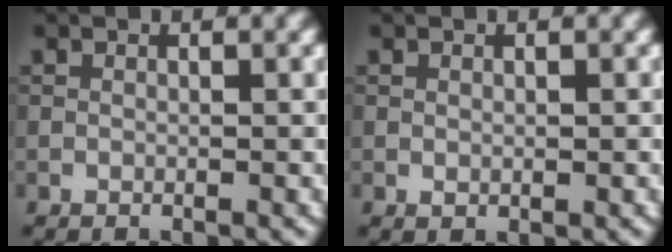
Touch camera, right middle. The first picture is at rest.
{"total": 0.6, "force": [0.0, 0.4, 0.4], "torque": [-0.004, -0.001, 0.002]}